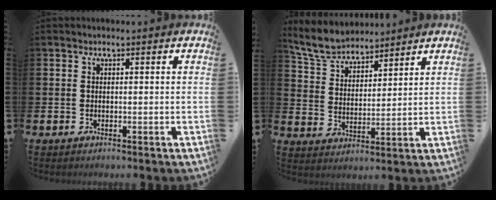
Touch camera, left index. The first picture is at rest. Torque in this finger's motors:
{"motor_torque": [0.44, -0.37, 0.06, 0.09]}